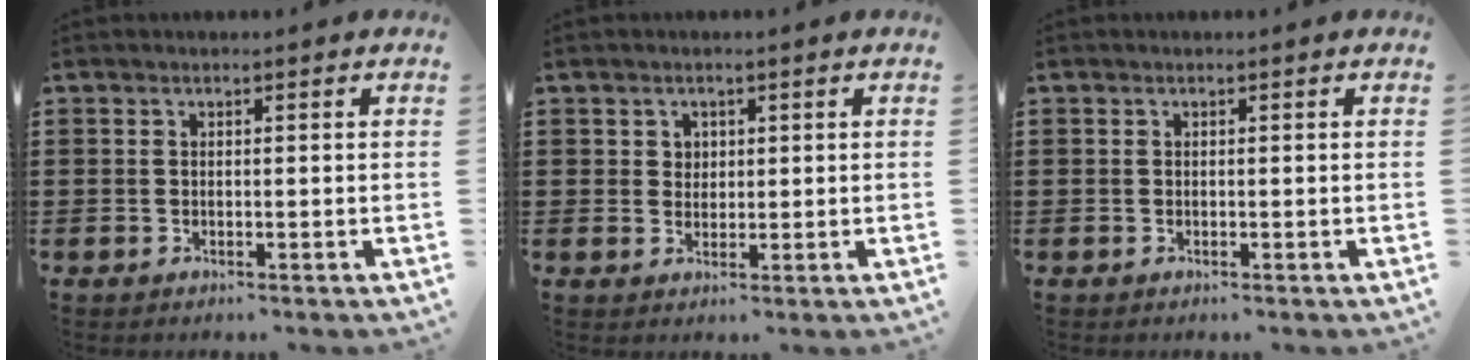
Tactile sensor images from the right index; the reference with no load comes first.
{"total": 1.9, "force": [0.8, 1.7, 0.4], "torque": [-0.013, 0.009, 0.013]}
{"total": 0.0}